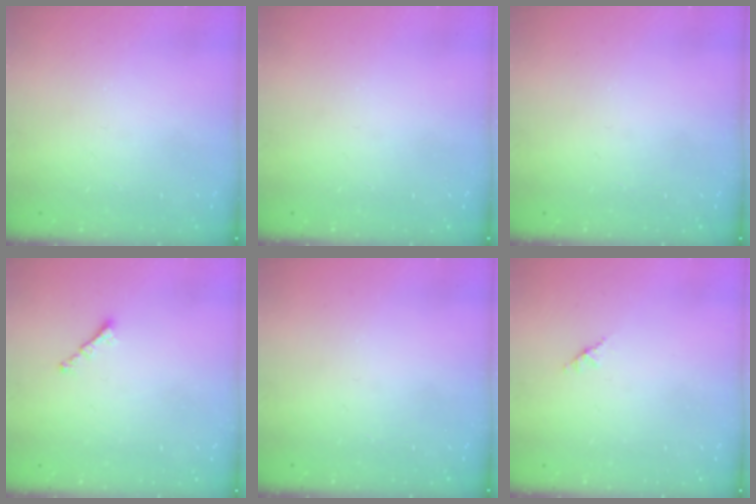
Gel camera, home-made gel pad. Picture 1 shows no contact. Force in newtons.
{"total": 0.0}
{"total": 0.0}
{"total": 0.7, "press": 0.6, "slide": 0.4}
{"total": 0.0}
{"total": 1.4, "press": 1.3, "slide": 0.4}